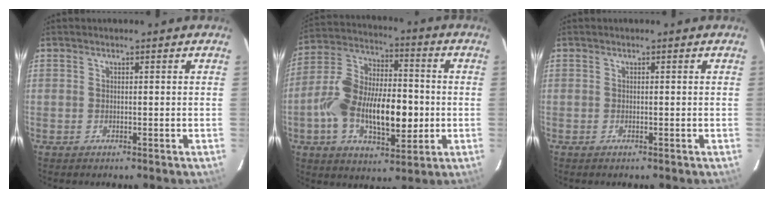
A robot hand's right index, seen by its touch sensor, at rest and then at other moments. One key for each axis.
{"total": 18.5, "fx": -3.8, "fy": 9.1, "fz": 15.6, "tx": -0.298, "ty": 0.008, "tz": -0.063}
{"total": 0.0}